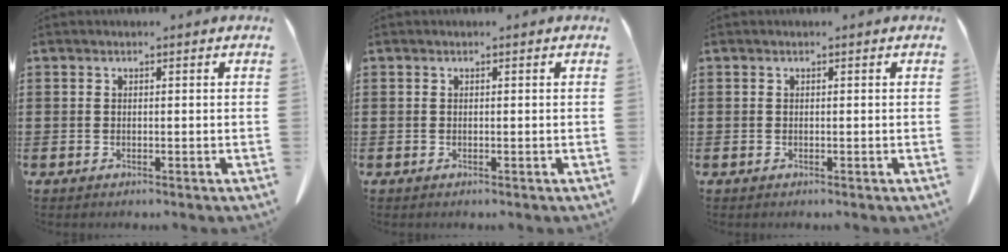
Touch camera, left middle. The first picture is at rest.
{"total": 0.0}
{"total": 0.0}